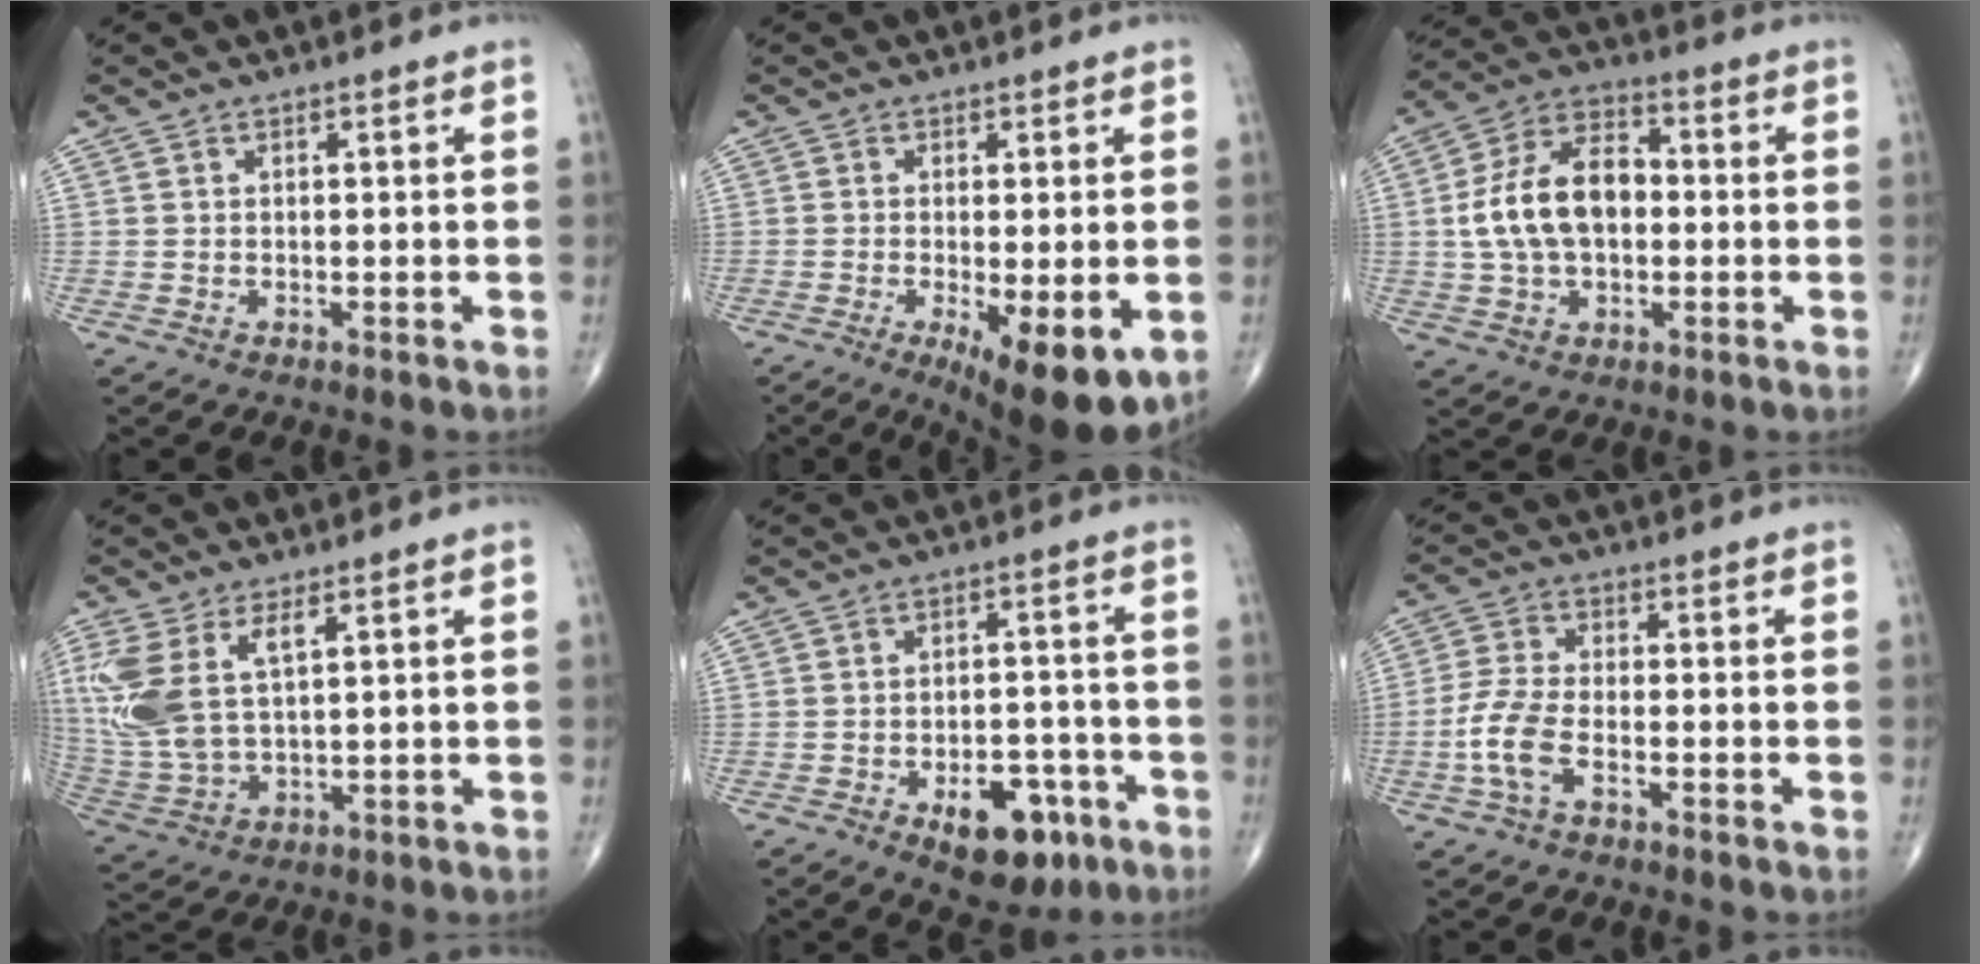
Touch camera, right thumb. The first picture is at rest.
{"total": 12.3, "force": [-4.1, 3.8, 10.9], "torque": [-0.149, -0.021, -0.054]}
{"total": 14.1, "force": [0.0, 8.8, 11.0], "torque": [-0.190, 0.029, -0.006]}
{"total": 12.4, "force": [4.1, 5.7, 10.2], "torque": [-0.245, -0.008, 0.097]}
{"total": 11.1, "force": [-5.4, 6.2, 7.5], "torque": [-0.072, 0.033, -0.068]}
{"total": 6.9, "force": [-2.7, 3.2, 5.4], "torque": [-0.128, 0.021, -0.058]}